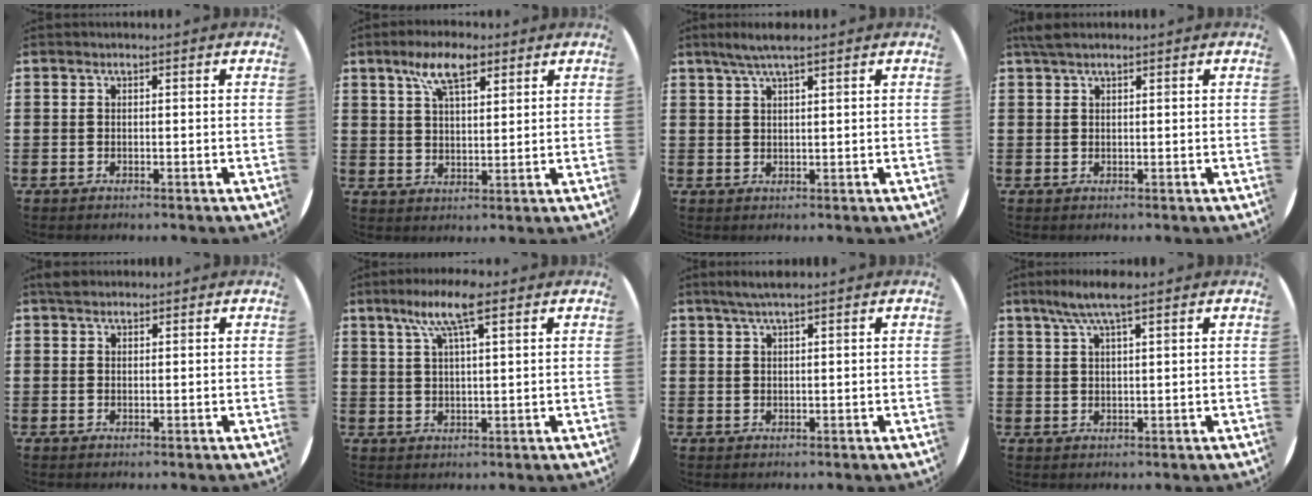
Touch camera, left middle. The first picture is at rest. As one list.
[{"total": 7.3, "force": [4.6, 2.9, 4.9], "torque": [-0.092, 0.000, 0.078]}, {"total": 3.2, "force": [2.4, 0.2, 2.1], "torque": [-0.044, 0.005, 0.042]}, {"total": 1.5, "force": [1.2, 0.3, 0.8], "torque": [-0.019, 0.004, 0.022]}, {"total": 1.5, "force": [1.3, 0.6, 0.3], "torque": [0.000, 0.002, 0.023]}, {"total": 7.7, "force": [4.8, 1.4, 5.8], "torque": [-0.116, 0.004, 0.081]}, {"total": 2.4, "force": [1.9, 0.1, 1.5], "torque": [-0.031, 0.005, 0.033]}, {"total": 5.4, "force": [3.8, 0.7, 3.7], "torque": [-0.080, 0.003, 0.067]}]